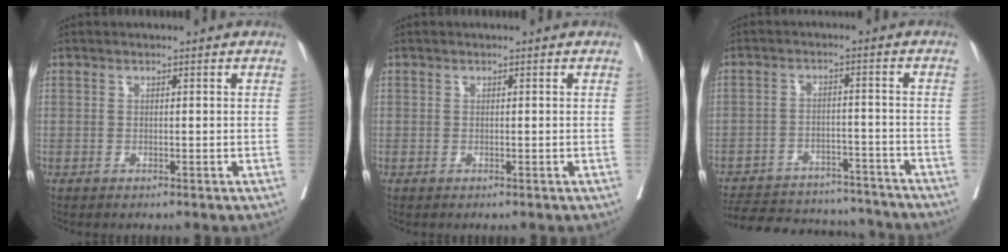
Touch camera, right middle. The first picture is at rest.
{"total": 0.0}
{"total": 18.9, "force": [-17.3, 5.3, 5.3], "torque": [-0.120, 0.001, -0.238]}